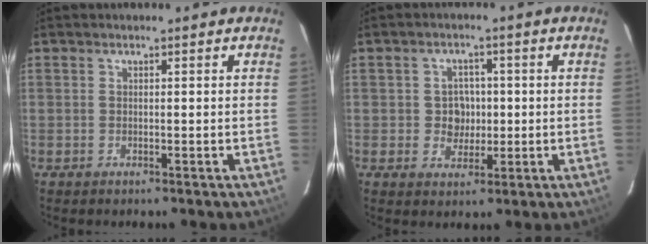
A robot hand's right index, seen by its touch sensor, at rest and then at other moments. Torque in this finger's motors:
{"motor_torque": [0.16, 0.10, 0.03, 0.00]}